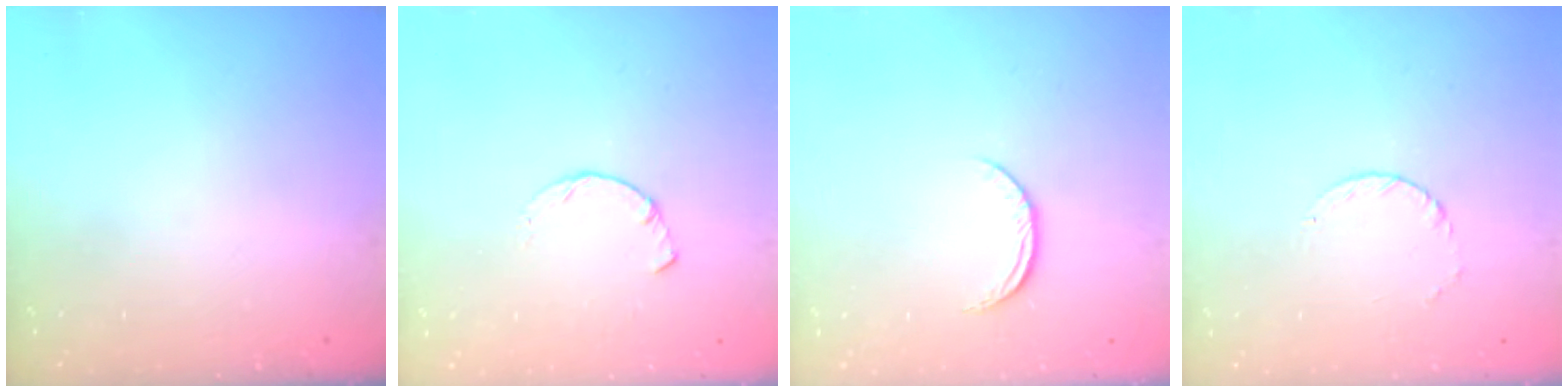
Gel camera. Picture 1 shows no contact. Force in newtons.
{"total": 2.3, "press": 2.3, "slide": 0.1}
{"total": 6.5, "press": 6.5, "slide": 0.7}
{"total": 2.4, "press": 2.4, "slide": 0.3}